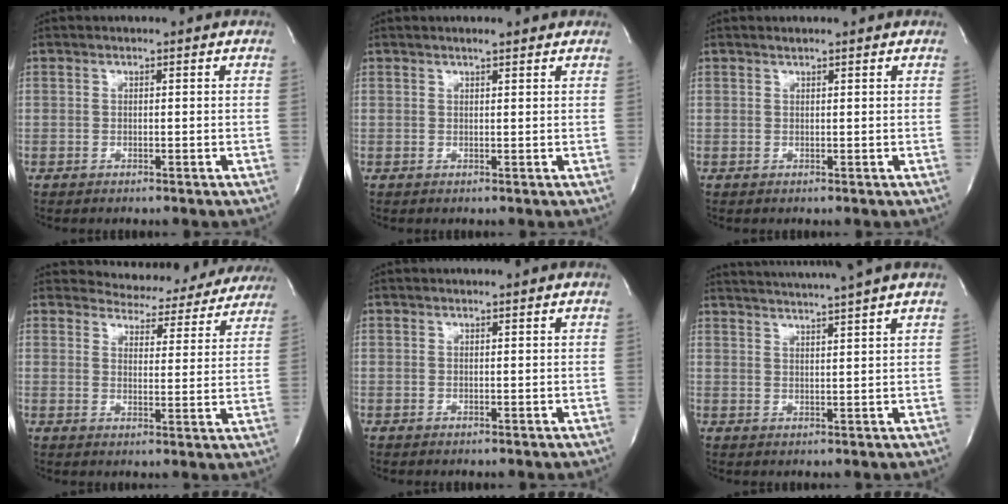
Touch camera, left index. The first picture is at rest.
{"total": 2.0, "force": [1.7, 0.4, 1.1], "torque": [-0.018, 0.010, 0.023]}
{"total": 1.0, "force": [0.9, 0.1, 0.4], "torque": [-0.009, 0.010, 0.016]}
{"total": 14.0, "force": [13.2, 4.2, 1.4], "torque": [0.009, -0.021, 0.141]}
{"total": 0.6, "force": [0.5, -0.1, 0.2], "torque": [-0.002, 0.000, 0.012]}
{"total": 10.1, "force": [9.1, -2.1, 4.0], "torque": [-0.068, -0.003, 0.124]}